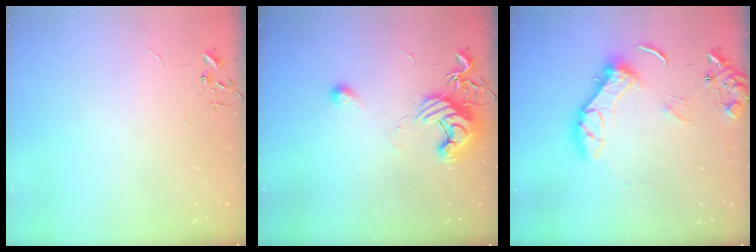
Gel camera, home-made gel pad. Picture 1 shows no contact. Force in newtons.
{"total": 11.7, "press": 11.7, "slide": 0.4}
{"total": 13.0, "press": 12.9, "slide": 1.1}